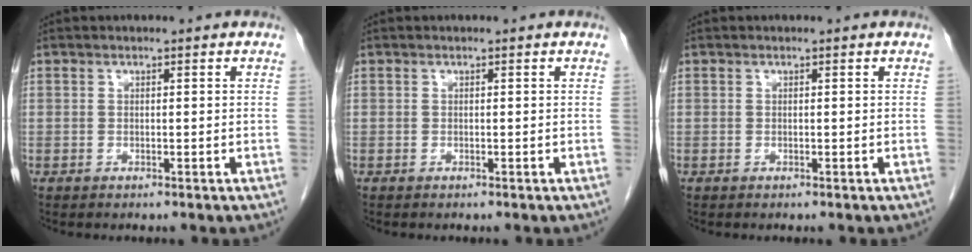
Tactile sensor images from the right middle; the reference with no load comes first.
{"total": 0.0}
{"total": 0.0}